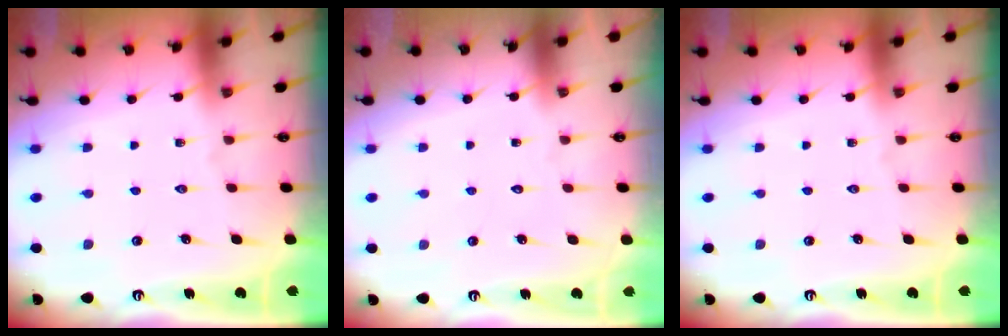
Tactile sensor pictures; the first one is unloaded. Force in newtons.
{"total": 1.7, "press": 1.7, "slide": 0.1}
{"total": 0.0}